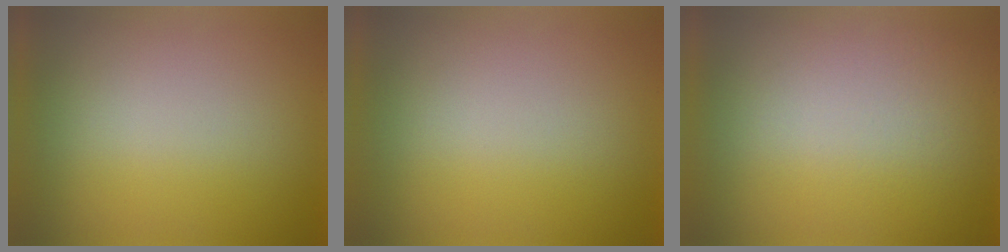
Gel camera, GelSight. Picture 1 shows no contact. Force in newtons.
{"total": 0.0}
{"total": 1.4}